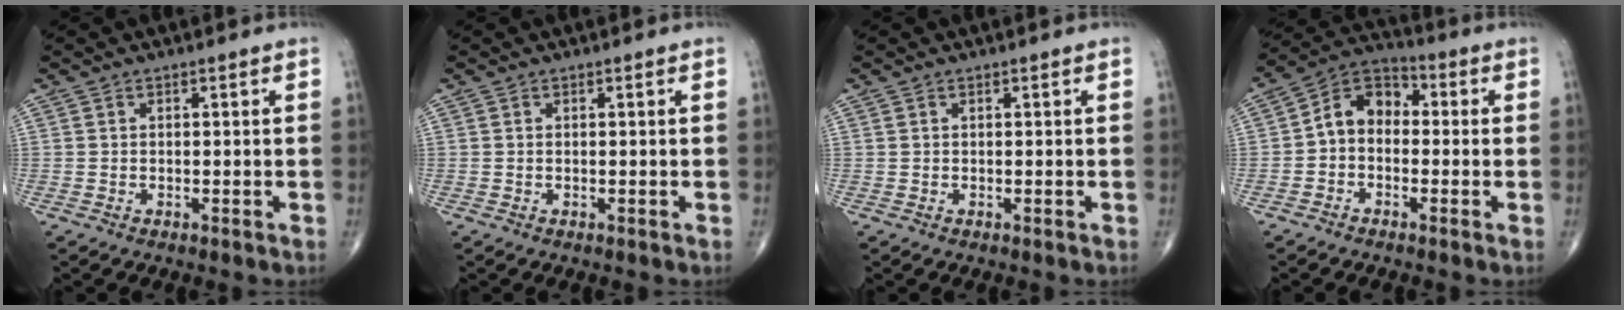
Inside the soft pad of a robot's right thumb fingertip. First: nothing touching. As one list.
[{"total": 0.0}, {"total": 0.0}, {"total": 8.2, "force": [-0.6, 6.0, 5.5], "torque": [-0.066, 0.032, -0.032]}]